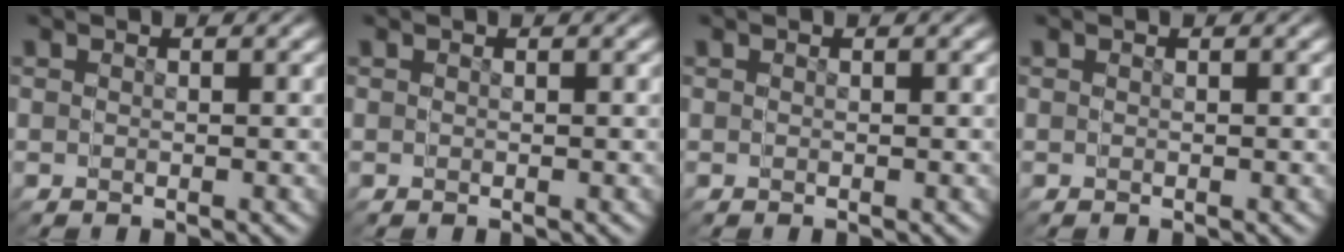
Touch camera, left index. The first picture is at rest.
{"total": 0.0}
{"total": 0.0}
{"total": 0.0}